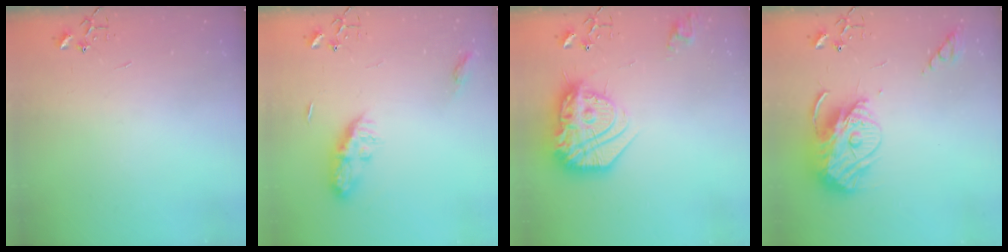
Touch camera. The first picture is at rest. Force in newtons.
{"total": 9.4, "press": 9.4, "slide": 0.1}
{"total": 28.2, "press": 28.0, "slide": 2.8}
{"total": 15.2, "press": 15.0, "slide": 1.9}